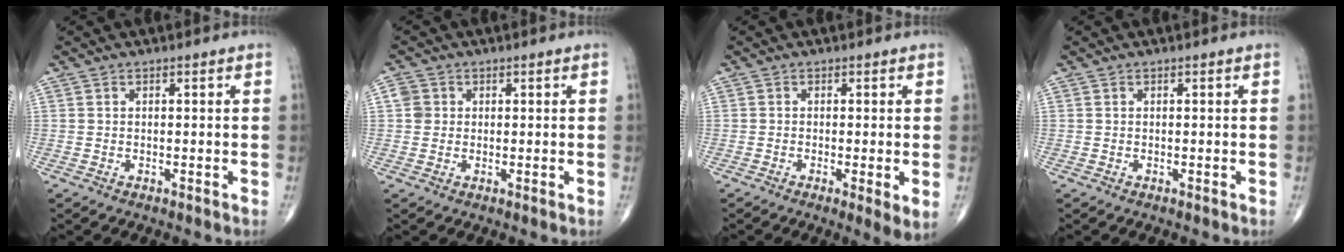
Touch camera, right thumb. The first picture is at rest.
{"total": 2.5, "force": [0.5, 2.4, 0.7], "torque": [0.001, 0.002, 0.007]}
{"total": 3.8, "force": [-0.8, 0.5, 3.7], "torque": [-0.068, -0.015, -0.016]}
{"total": 0.0}